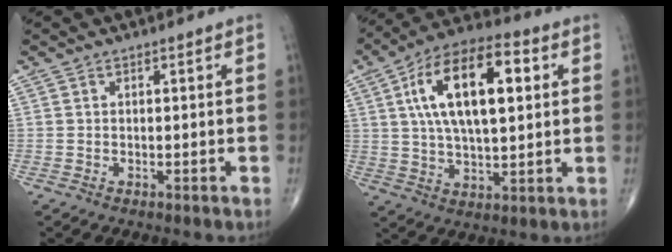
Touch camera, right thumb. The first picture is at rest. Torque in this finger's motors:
{"motor_torque": [-0.70, 1.97, 1.25, 0.04, 0.58]}